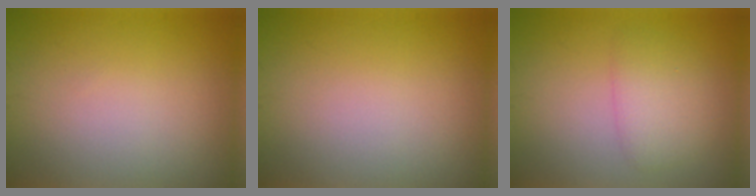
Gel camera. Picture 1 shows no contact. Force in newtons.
{"total": 0.0}
{"total": 2.9, "press": 2.9, "slide": 0.2}